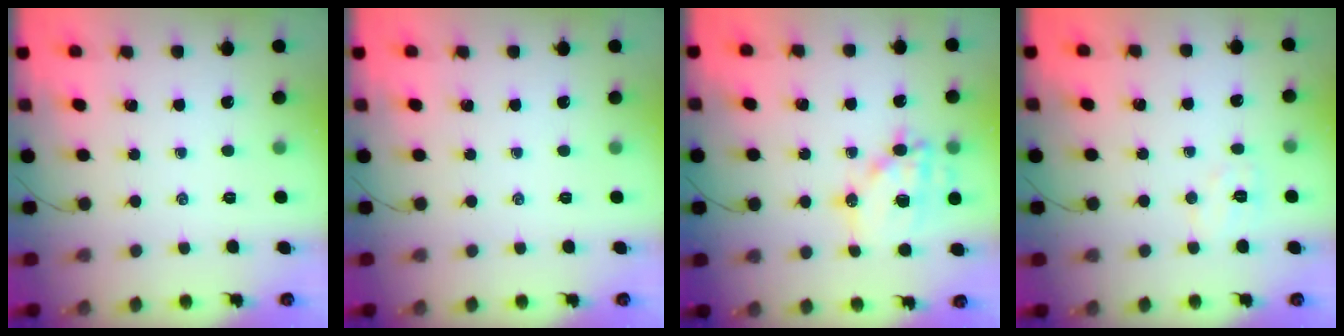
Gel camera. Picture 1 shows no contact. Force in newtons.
{"total": 0.0}
{"total": 15.9, "press": 15.5, "slide": 3.4}
{"total": 4.8, "press": 4.6, "slide": 1.1}